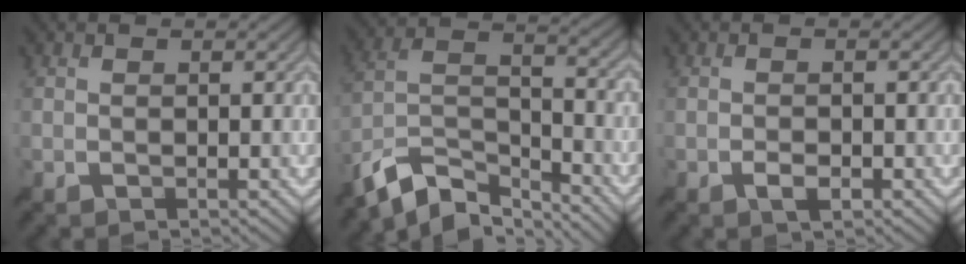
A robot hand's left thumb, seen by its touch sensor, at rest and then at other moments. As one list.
[{"total": 10.1, "force": [-8.3, 3.2, 4.8], "torque": [-0.101, -0.002, -0.171]}, {"total": 1.7, "force": [-0.9, 0.7, 1.2], "torque": [-0.022, 0.000, -0.017]}]